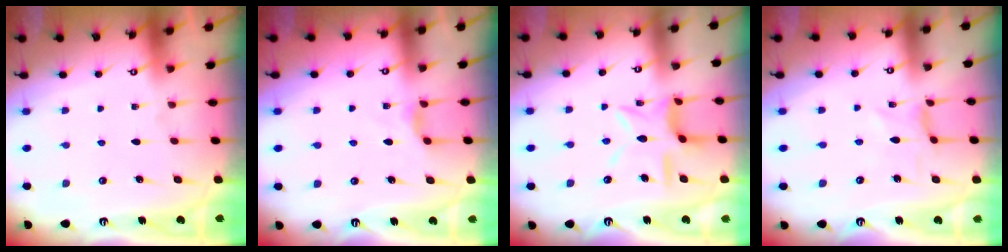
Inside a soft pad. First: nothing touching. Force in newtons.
{"total": 4.2, "press": 4.1, "slide": 0.7}
{"total": 11.9, "press": 11.8, "slide": 1.2}
{"total": 0.0}